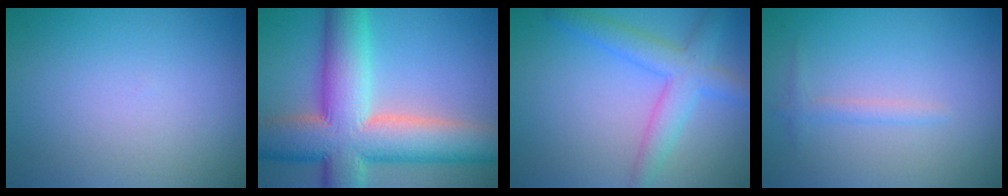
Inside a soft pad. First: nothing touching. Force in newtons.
{"total": 13.0, "press": 12.9, "slide": 0.8}
{"total": 4.2, "press": 4.2, "slide": 0.1}
{"total": 1.1, "press": 1.1, "slide": 0.1}